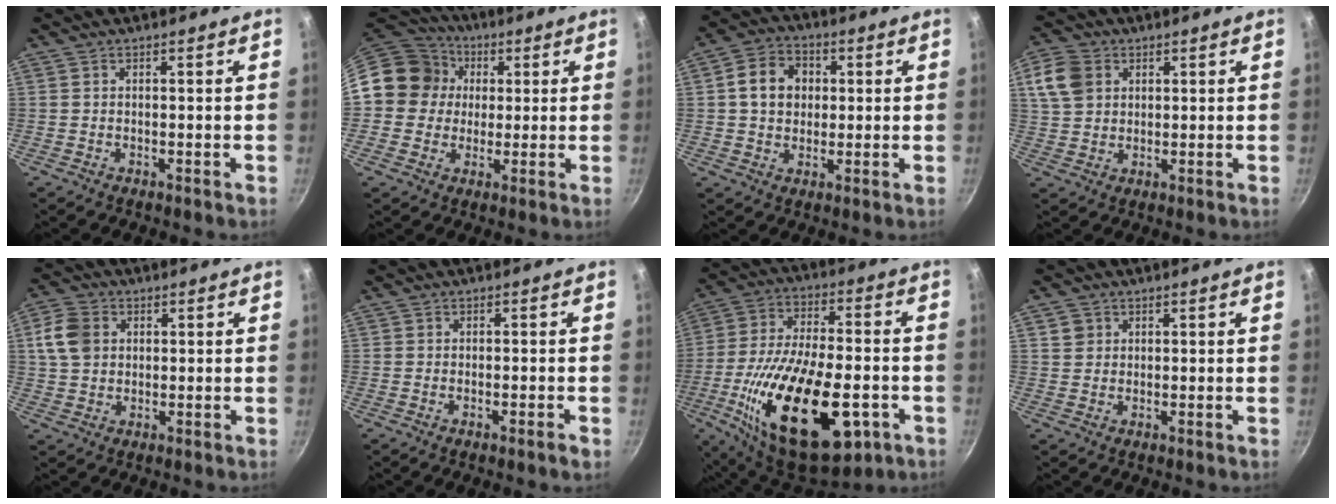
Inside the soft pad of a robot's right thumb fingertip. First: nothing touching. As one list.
[{"total": 14.0, "force": [2.1, 12.9, 5.1], "torque": [-0.065, 0.024, 0.020]}, {"total": 9.2, "force": [1.6, 7.5, 5.1], "torque": [-0.066, 0.012, 0.016]}, {"total": 8.3, "force": [2.9, 6.4, 4.3], "torque": [-0.068, 0.006, 0.055]}, {"total": 7.7, "force": [1.9, 6.1, 4.3], "torque": [-0.069, 0.003, 0.028]}, {"total": 1.8, "force": [-0.9, 0.2, 1.5], "torque": [-0.031, 0.007, -0.018]}, {"total": 30.3, "force": [-9.6, 14.2, 25.0], "torque": [-0.425, 0.014, -0.145]}, {"total": 2.8, "force": [1.0, 2.5, 0.7], "torque": [0.002, 0.006, 0.017]}]